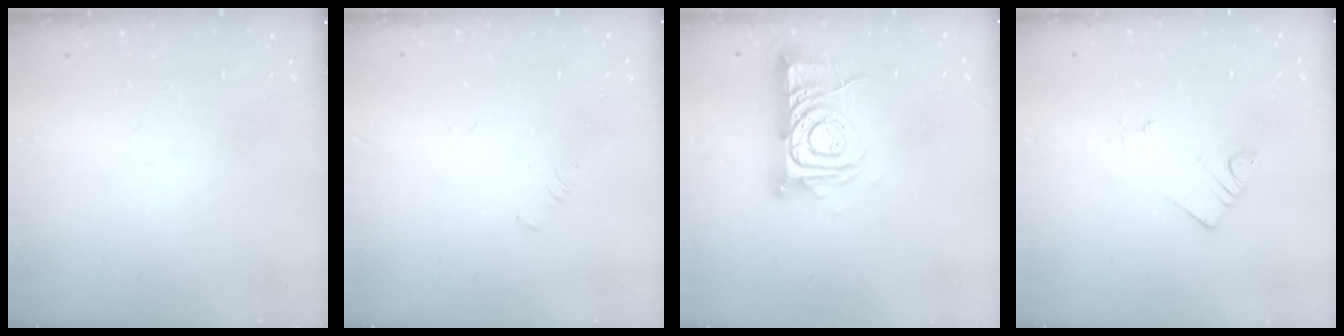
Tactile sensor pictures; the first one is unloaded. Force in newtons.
{"total": 1.0, "press": 0.9, "slide": 0.2}
{"total": 11.7, "press": 11.6, "slide": 1.0}
{"total": 4.8, "press": 4.8, "slide": 0.2}